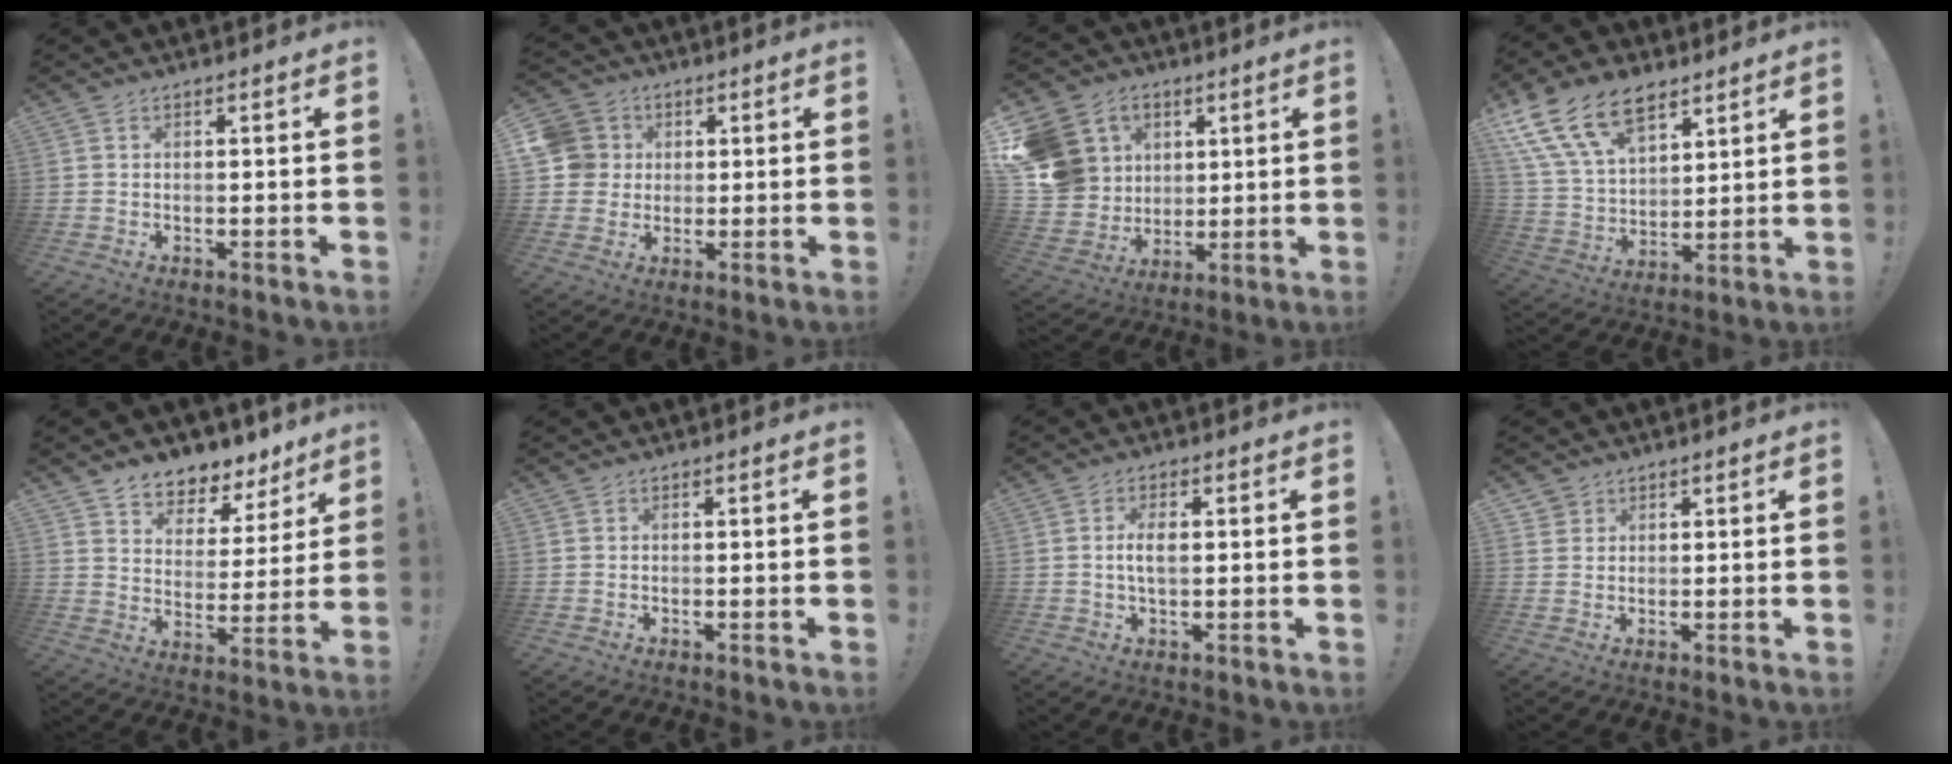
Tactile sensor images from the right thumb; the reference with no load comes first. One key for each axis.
{"total": 9.1, "fx": 1.4, "fy": 8.7, "fz": 2.3, "tx": -0.038, "ty": 0.001, "tz": 0.030}
{"total": 15.2, "fx": 4.4, "fy": 13.6, "fz": 5.1, "tx": -0.089, "ty": -0.011, "tz": 0.113}
{"total": 18.5, "fx": 11.1, "fy": 11.0, "fz": 10.0, "tx": -0.195, "ty": -0.058, "tz": 0.209}
{"total": 6.3, "fx": 5.1, "fy": 3.5, "fz": 1.2, "tx": -0.020, "ty": -0.053, "tz": 0.097}
{"total": 0.0}
{"total": 4.3, "fx": 0.4, "fy": 1.8, "fz": 3.9, "tx": -0.064, "ty": -0.001, "tz": 0.001}
{"total": 2.3, "fx": 1.3, "fy": 1.8, "fz": 0.0, "tx": -0.005, "ty": -0.004, "tz": 0.026}